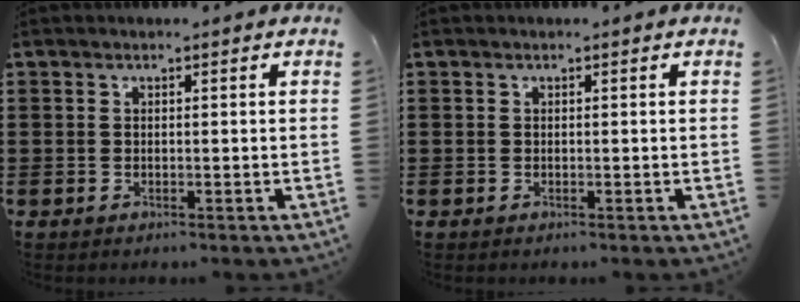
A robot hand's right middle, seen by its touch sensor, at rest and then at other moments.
{"total": 0.0}